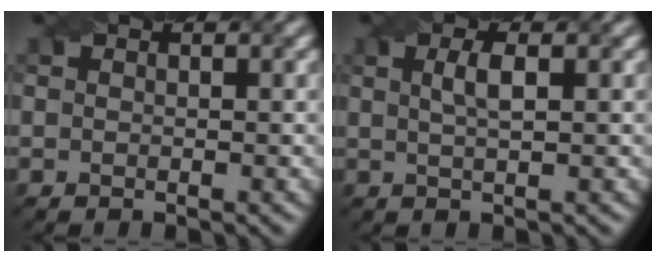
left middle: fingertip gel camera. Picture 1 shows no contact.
{"total": 1.7, "force": [0.1, 0.4, 1.7], "torque": [-0.034, 0.011, 0.010]}